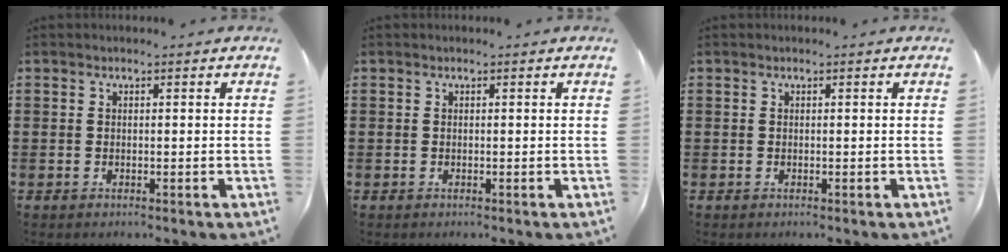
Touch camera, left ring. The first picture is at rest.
{"total": 0.0}
{"total": 0.0}